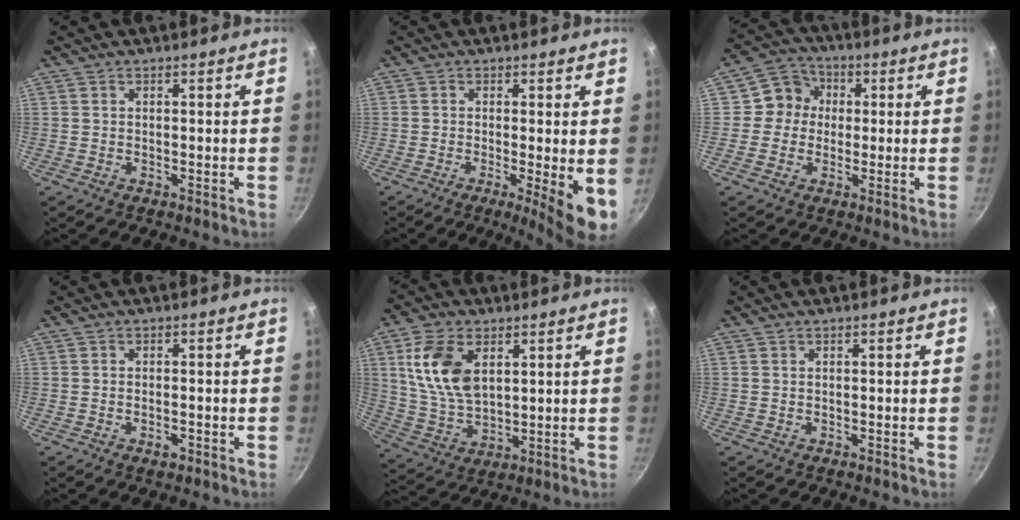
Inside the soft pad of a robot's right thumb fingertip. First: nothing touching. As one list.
[{"total": 7.2, "force": [-1.1, 1.2, 7.0], "torque": [-0.096, -0.013, -0.013]}, {"total": 7.1, "force": [0.4, 6.8, 2.0], "torque": [0.010, 0.017, -0.010]}, {"total": 1.8, "force": [-0.9, 0.9, 1.3], "torque": [-0.022, 0.004, -0.015]}, {"total": 13.3, "force": [4.2, 8.0, 9.7], "torque": [-0.175, -0.021, 0.090]}, {"total": 0.0}]